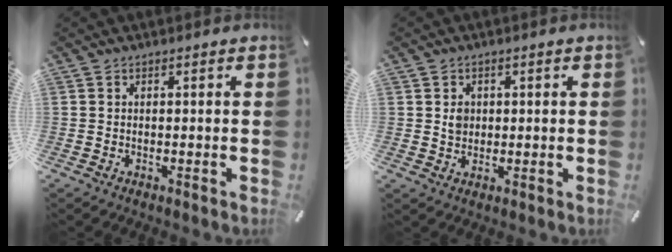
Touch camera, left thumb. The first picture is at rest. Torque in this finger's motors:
{"motor_torque": [-0.13, -0.20, 0.22, -0.27, 0.00]}